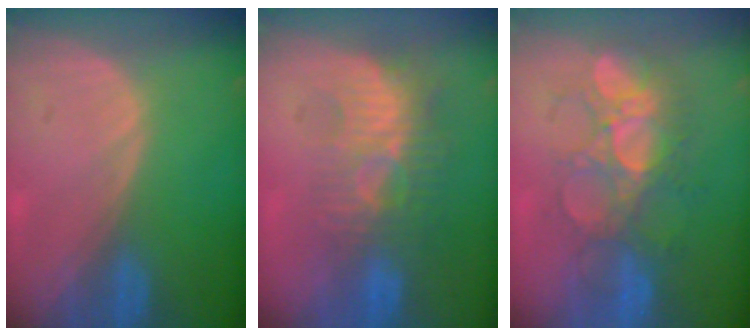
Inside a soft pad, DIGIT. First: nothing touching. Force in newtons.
{"total": 9.4, "press": 8.4, "slide": 4.1}
{"total": 8.7, "press": 8.6, "slide": 1.6}